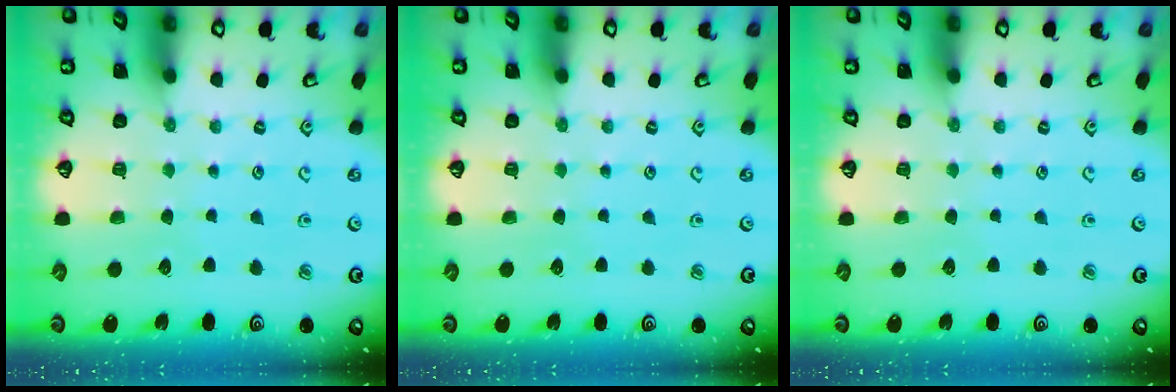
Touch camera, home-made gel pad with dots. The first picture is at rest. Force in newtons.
{"total": 0.0}
{"total": 0.0}